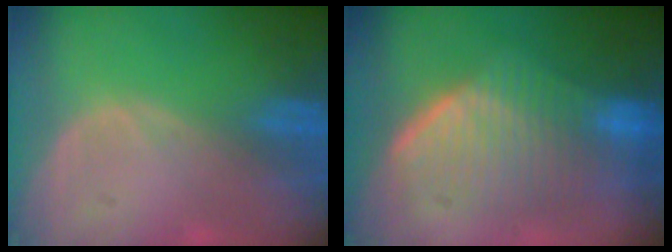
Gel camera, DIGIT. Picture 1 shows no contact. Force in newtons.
{"total": 8.9, "press": 8.7, "slide": 2.0}